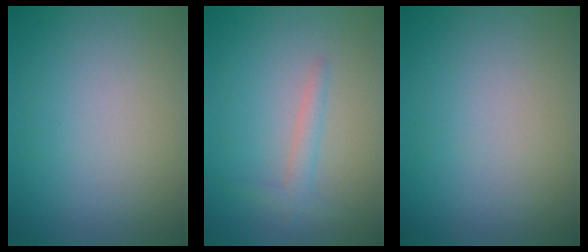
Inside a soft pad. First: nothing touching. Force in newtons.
{"total": 1.6, "press": 1.6, "slide": 0.1}
{"total": 0.0}